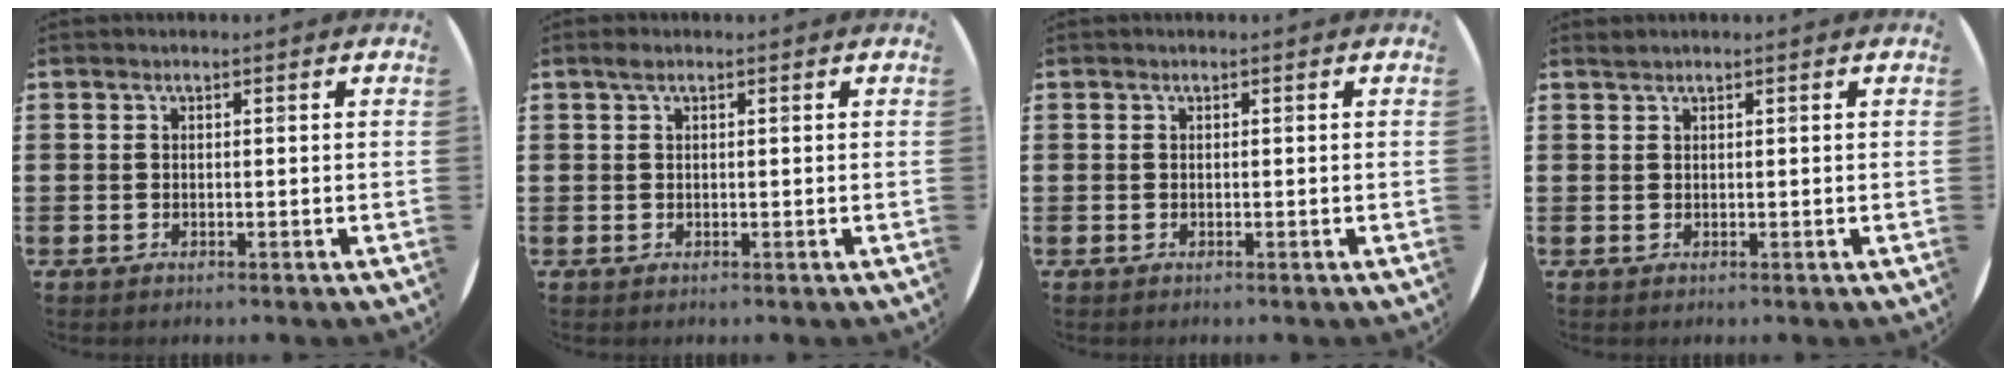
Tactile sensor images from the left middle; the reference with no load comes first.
{"total": 0.9, "force": [0.5, 0.4, 0.6], "torque": [-0.013, 0.004, 0.008]}
{"total": 0.0}
{"total": 0.8, "force": [0.7, -0.1, 0.3], "torque": [-0.007, 0.000, 0.014]}